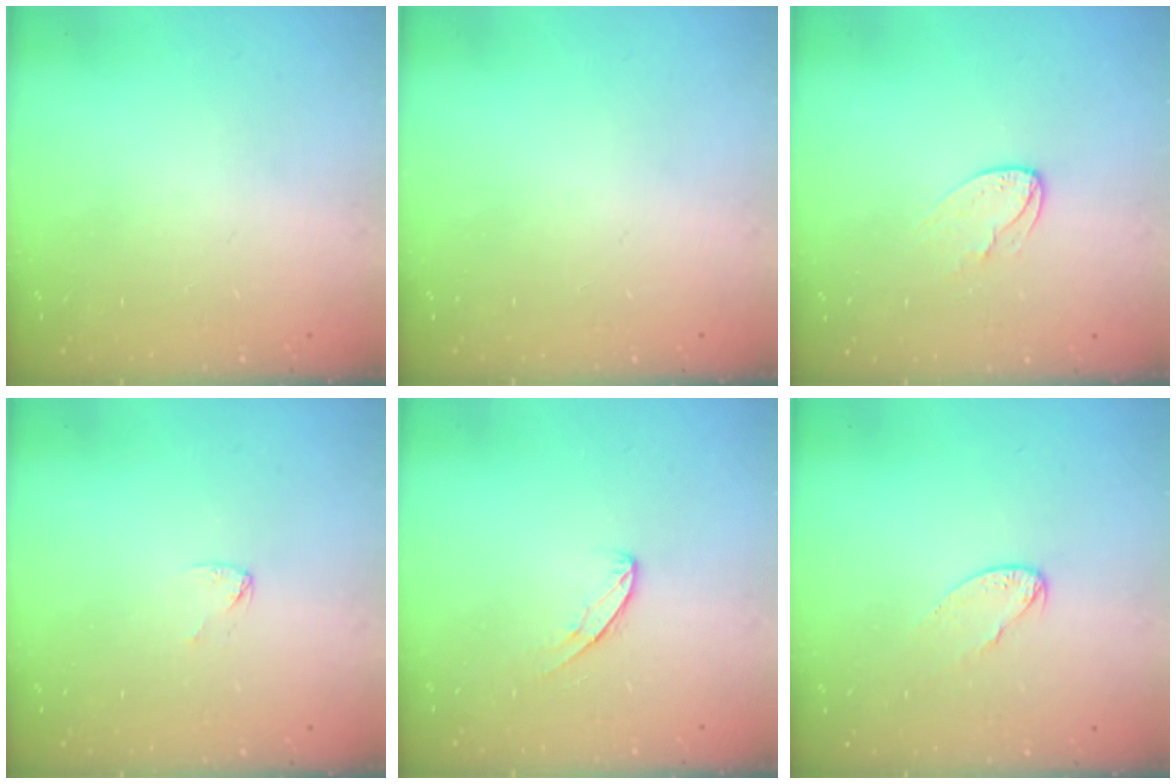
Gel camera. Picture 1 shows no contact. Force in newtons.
{"total": 0.0}
{"total": 6.1, "press": 6.1, "slide": 0.5}
{"total": 3.4, "press": 3.4, "slide": 0.2}
{"total": 5.6, "press": 5.6, "slide": 0.4}
{"total": 5.7, "press": 5.7, "slide": 0.5}